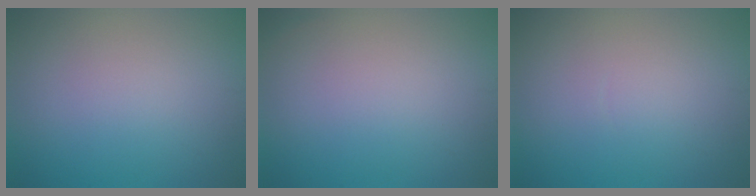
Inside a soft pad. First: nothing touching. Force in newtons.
{"total": 0.0}
{"total": 0.0}